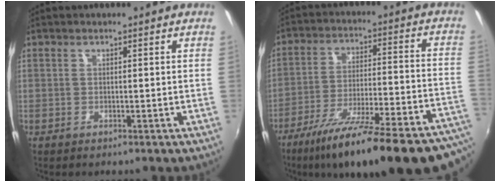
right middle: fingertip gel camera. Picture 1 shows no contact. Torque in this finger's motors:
{"motor_torque": [1.09, -1.05, 0.42, 0.16]}